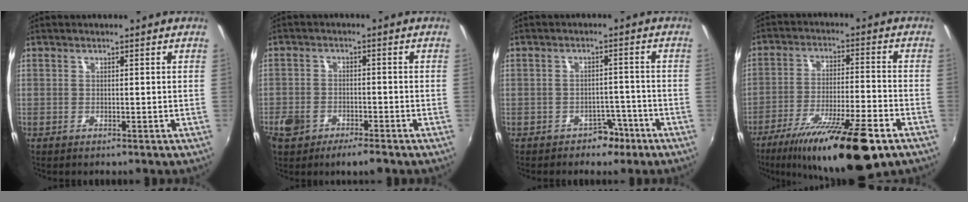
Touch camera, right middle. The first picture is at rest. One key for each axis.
{"total": 6.6, "fx": -4.5, "fy": 2.9, "fz": 3.8, "tx": -0.097, "ty": -0.013, "tz": -0.086}
{"total": 3.9, "fx": -2.8, "fy": 2.4, "fz": 1.1, "tx": -0.023, "ty": 0.008, "tz": -0.035}
{"total": 19.1, "fx": -12.5, "fy": 2.8, "fz": 14.1, "tx": -0.249, "ty": -0.033, "tz": -0.204}